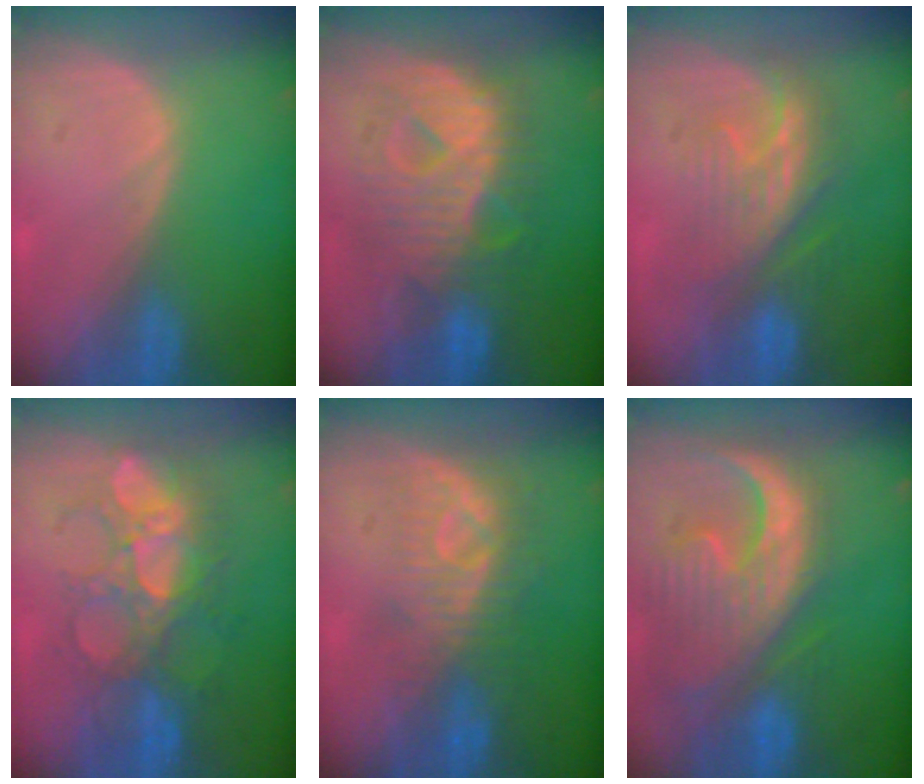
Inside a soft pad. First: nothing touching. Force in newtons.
{"total": 10.8, "press": 10.7, "slide": 0.9}
{"total": 7.8, "press": 7.6, "slide": 1.4}
{"total": 9.1, "press": 9.0, "slide": 1.8}
{"total": 8.2, "press": 7.8, "slide": 2.5}
{"total": 13.4, "press": 11.4, "slide": 7.0}